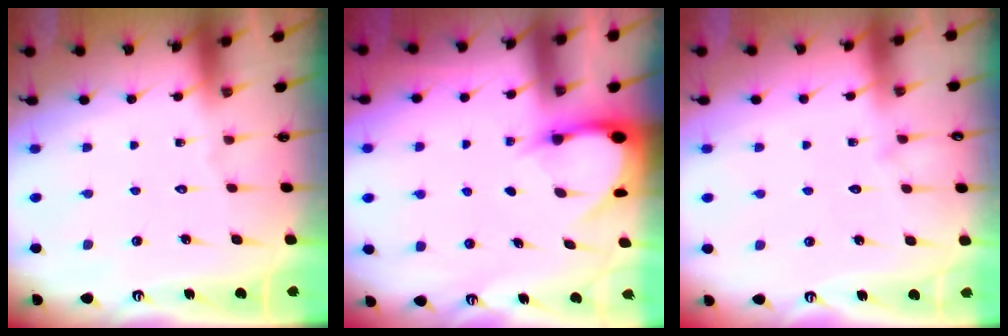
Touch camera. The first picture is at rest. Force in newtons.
{"total": 3.5, "press": 3.5, "slide": 0.2}
{"total": 3.9, "press": 3.9, "slide": 0.4}